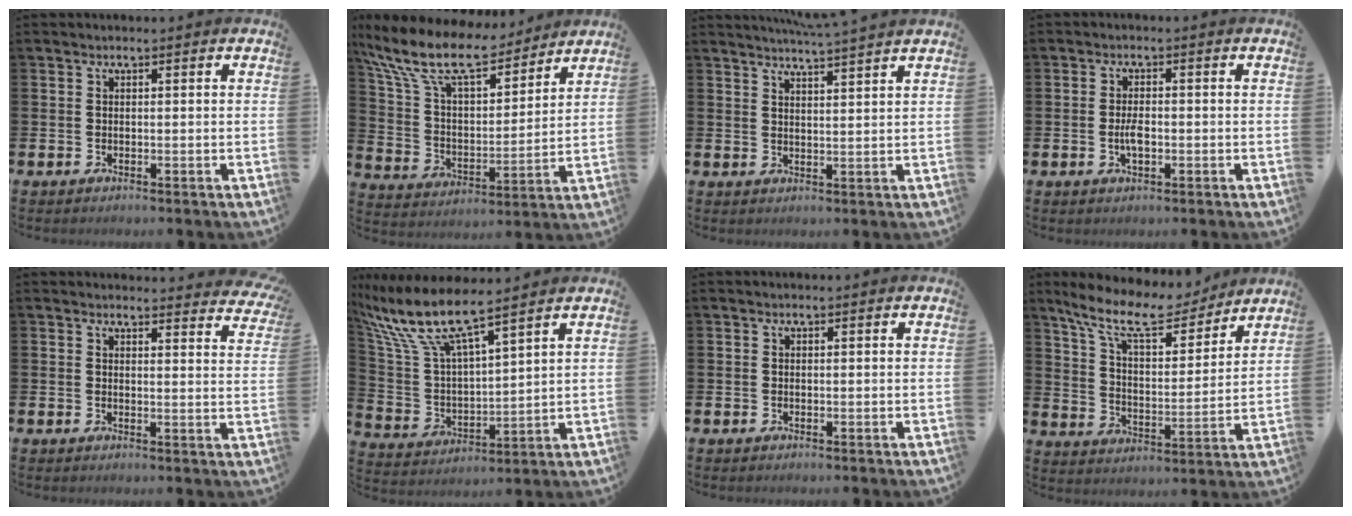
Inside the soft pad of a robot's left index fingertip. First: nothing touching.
{"total": 12.1, "force": [10.3, 3.6, 5.3], "torque": [-0.151, -0.056, 0.183]}
{"total": 4.1, "force": [3.9, -1.0, 0.4], "torque": [-0.012, -0.026, 0.069]}
{"total": 2.6, "force": [-0.5, 1.3, 2.2], "torque": [-0.031, -0.003, -0.011]}
{"total": 2.9, "force": [2.9, 0.2, 0.2], "torque": [0.011, -0.025, 0.047]}
{"total": 9.7, "force": [8.4, 1.5, 4.8], "torque": [-0.132, -0.048, 0.141]}
{"total": 0.0}
{"total": 11.4, "force": [9.8, 3.2, 4.9], "torque": [-0.122, -0.058, 0.171]}